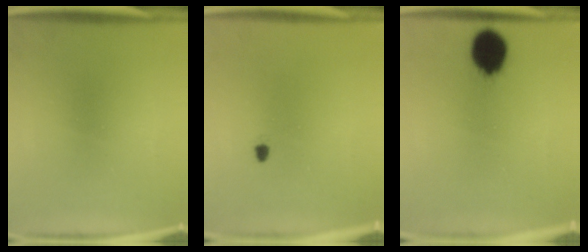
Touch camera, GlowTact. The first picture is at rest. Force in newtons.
{"total": 0.8}
{"total": 10.3}